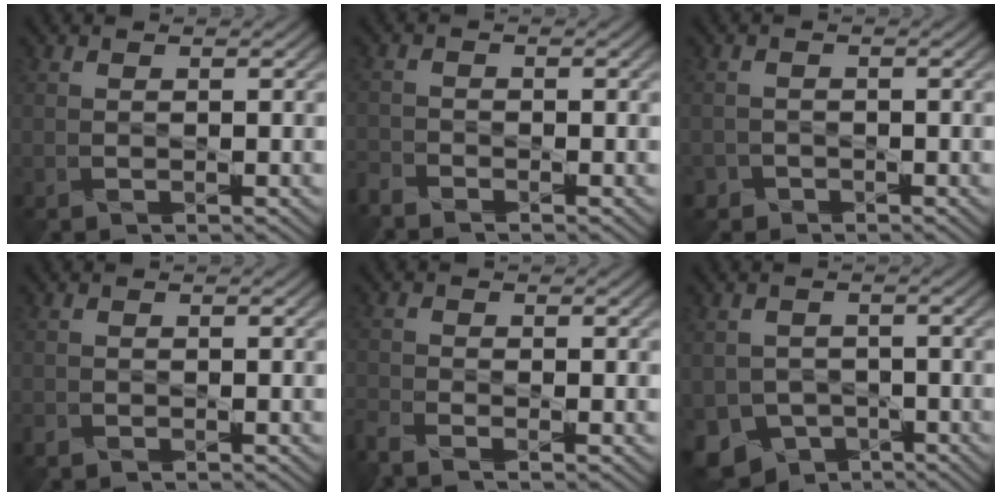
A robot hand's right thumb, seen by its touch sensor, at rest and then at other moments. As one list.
[{"total": 2.5, "force": [-2.4, 0.4, 0.5], "torque": [-0.015, -0.010, -0.059]}, {"total": 1.6, "force": [-1.2, 1.1, 0.0], "torque": [0.007, -0.001, -0.028]}, {"total": 0.8, "force": [-0.7, 0.4, 0.2], "torque": [-0.006, -0.002, -0.016]}, {"total": 3.6, "force": [-3.0, 0.9, 1.8], "torque": [-0.047, -0.016, -0.071]}, {"total": 7.4, "force": [-4.1, 5.6, 2.5], "torque": [-0.051, -0.022, -0.072]}]